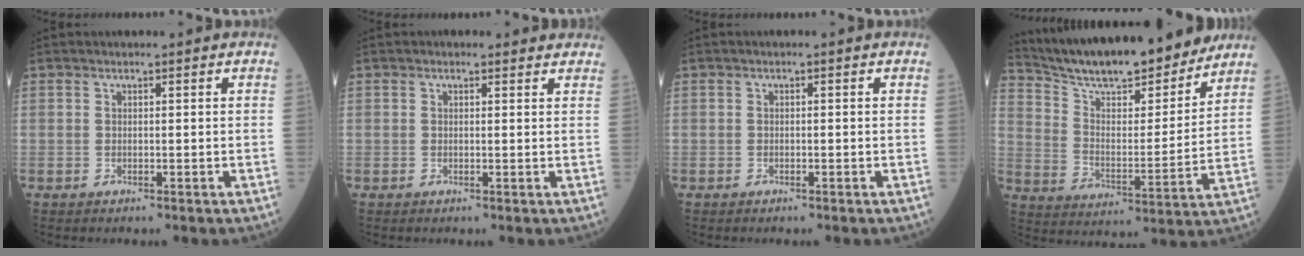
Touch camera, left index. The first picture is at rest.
{"total": 2.1, "force": [1.9, 0.8, 0.2], "torque": [-0.001, -0.001, 0.010]}
{"total": 0.0}
{"total": 19.2, "force": [17.3, 2.7, 7.8], "torque": [-0.137, -0.014, 0.272]}